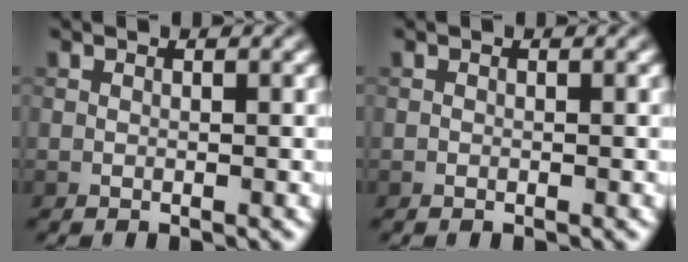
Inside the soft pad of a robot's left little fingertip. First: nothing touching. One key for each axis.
{"total": 0.0}